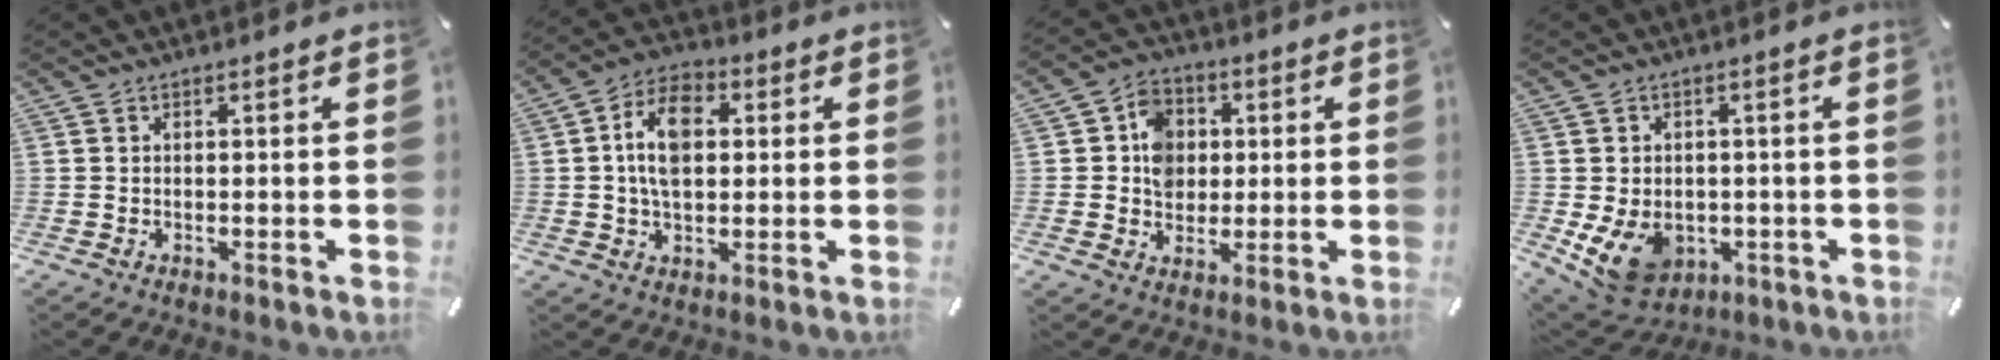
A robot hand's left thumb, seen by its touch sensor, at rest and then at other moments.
{"total": 11.0, "force": [1.6, 7.2, 8.1], "torque": [-0.150, 0.005, 0.025]}
{"total": 8.0, "force": [0.6, 7.3, 3.3], "torque": [-0.047, 0.009, 0.010]}
{"total": 8.5, "force": [-2.6, 7.3, 3.4], "torque": [-0.085, 0.008, -0.047]}